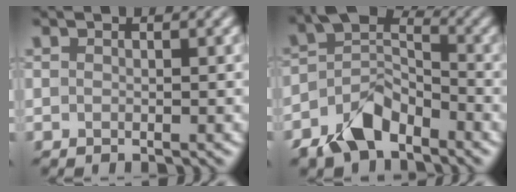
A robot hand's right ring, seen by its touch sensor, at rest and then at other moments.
{"total": 6.0, "force": [-3.6, 3.4, 3.3], "torque": [-0.058, 0.007, -0.082]}